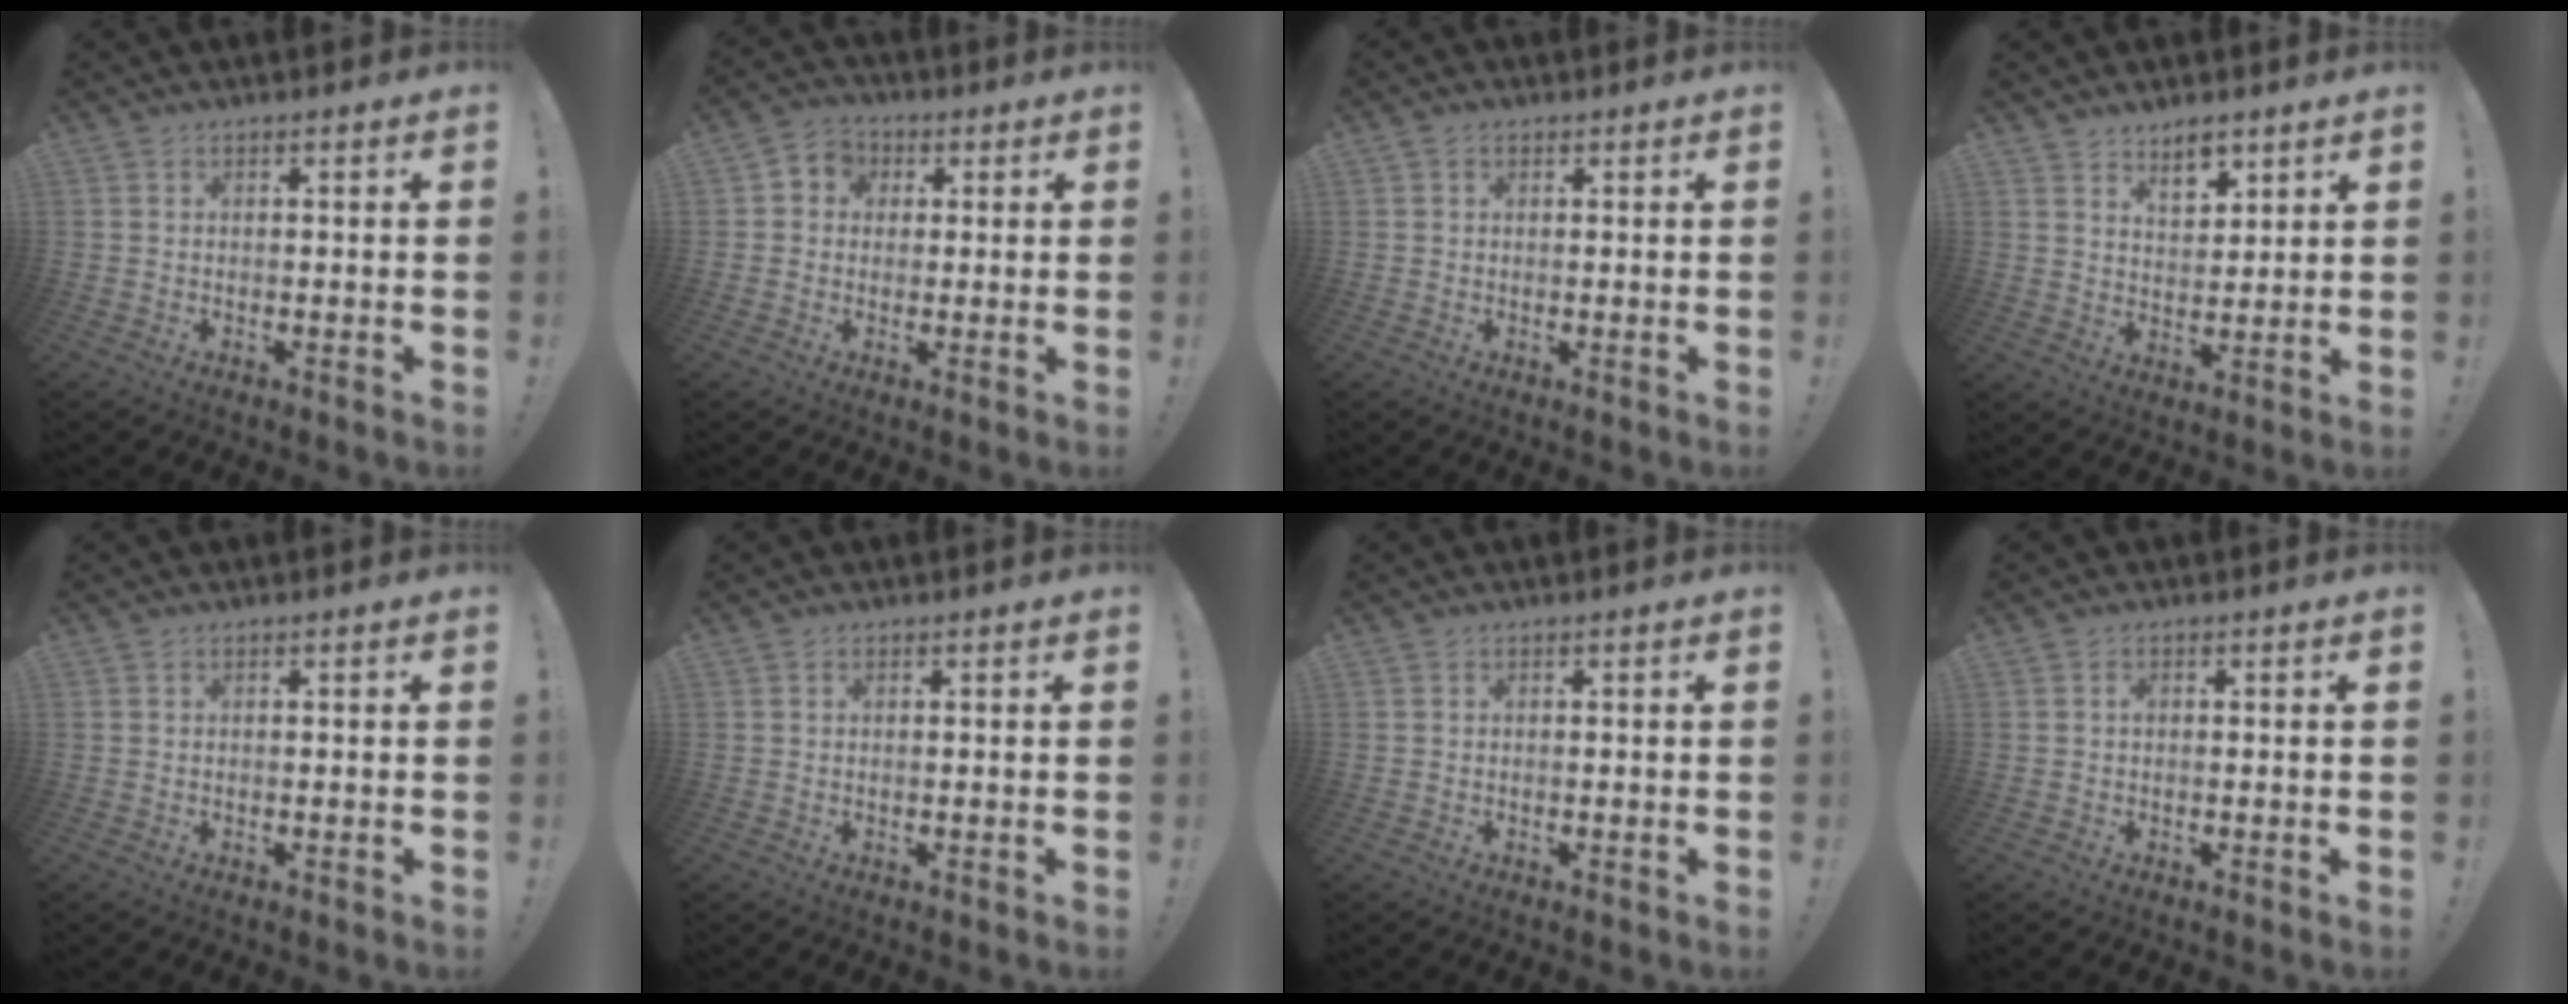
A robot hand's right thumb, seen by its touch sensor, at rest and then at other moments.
{"total": 5.1, "force": [0.3, 4.8, 1.7], "torque": [-0.021, 0.008, 0.009]}
{"total": 1.2, "force": [0.5, 1.0, 0.3], "torque": [0.001, 0.000, 0.009]}
{"total": 6.8, "force": [5.1, 3.4, 2.8], "torque": [-0.039, -0.036, 0.093]}
{"total": 0.0}
{"total": 0.0}
{"total": 0.0}
{"total": 0.8, "force": [-0.1, 0.6, 0.5], "torque": [-0.012, 0.005, -0.001]}